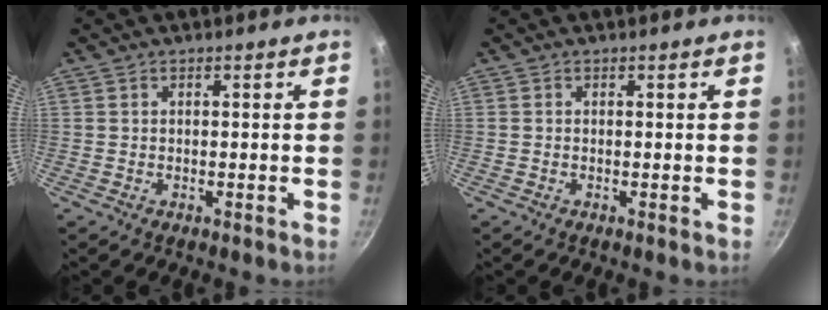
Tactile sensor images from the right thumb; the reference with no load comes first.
{"total": 0.0}